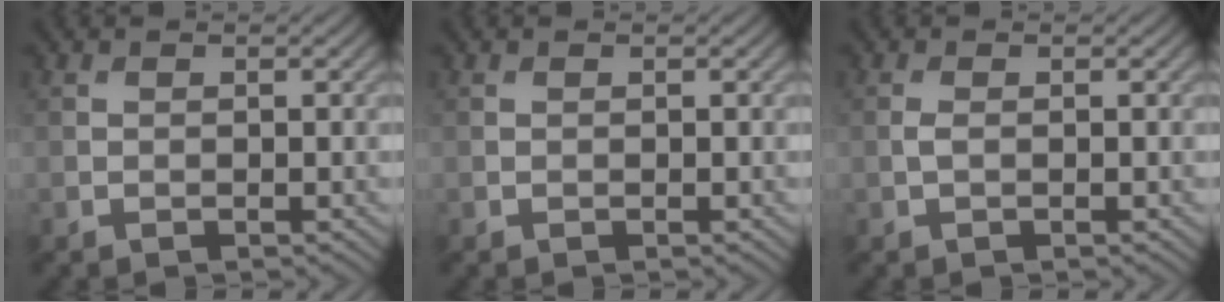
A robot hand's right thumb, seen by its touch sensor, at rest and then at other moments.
{"total": 0.0}
{"total": 0.8, "force": [0.0, 0.2, 0.7], "torque": [-0.020, 0.001, -0.002]}